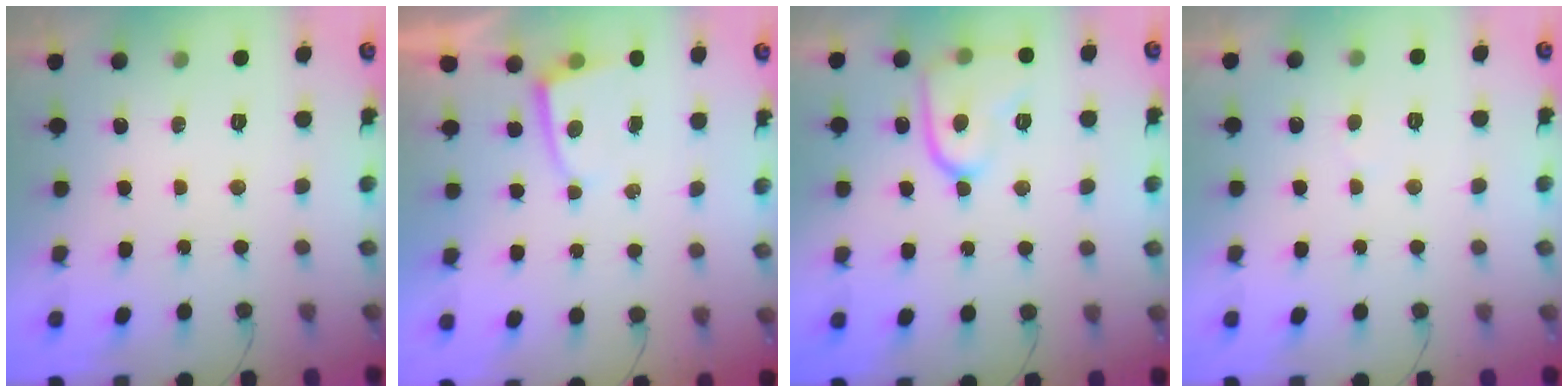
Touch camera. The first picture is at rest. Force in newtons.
{"total": 1.2, "press": 1.2, "slide": 0.2}
{"total": 11.6, "press": 11.5, "slide": 1.0}
{"total": 3.1, "press": 3.1, "slide": 0.3}